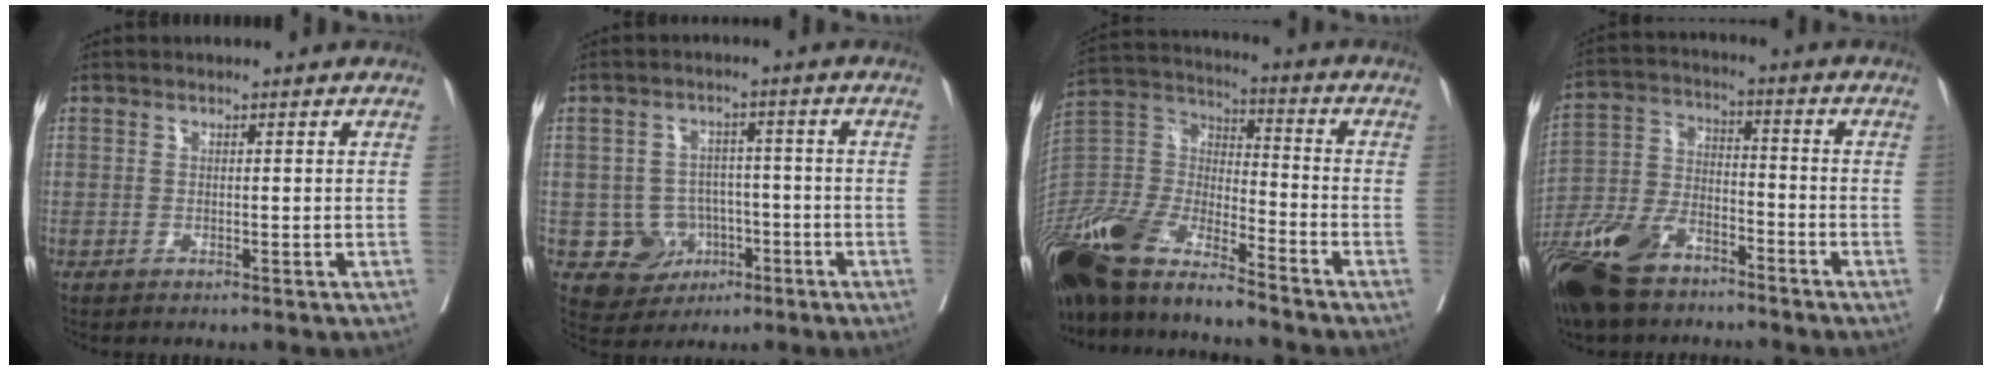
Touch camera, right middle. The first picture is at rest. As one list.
[{"total": 6.6, "force": [-2.1, 6.1, 1.1], "torque": [-0.012, 0.012, -0.024]}, {"total": 19.8, "force": [-16.1, 4.6, 10.4], "torque": [-0.236, -0.021, -0.314]}, {"total": 14.4, "force": [-10.5, 6.1, 7.9], "torque": [-0.169, -0.014, -0.198]}]